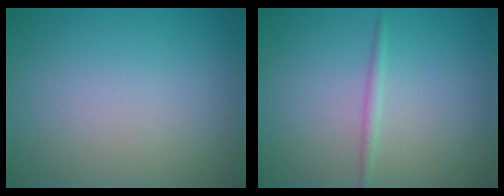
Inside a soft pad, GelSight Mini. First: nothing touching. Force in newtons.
{"total": 1.0, "press": 1.0, "slide": 0.0}